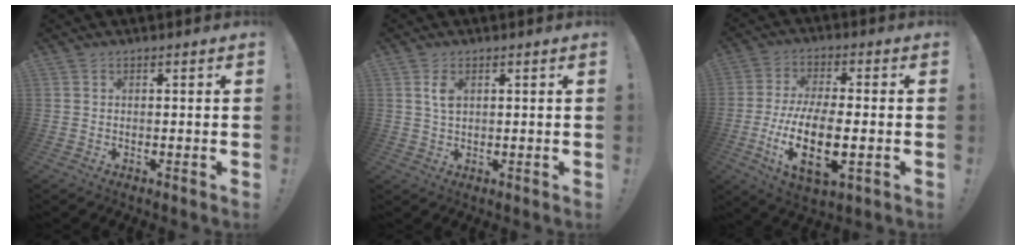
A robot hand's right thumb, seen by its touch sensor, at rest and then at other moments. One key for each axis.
{"total": 3.7, "fx": 1.3, "fy": 2.2, "fz": 2.7, "tx": -0.034, "ty": -0.005, "tz": 0.019}
{"total": 16.4, "fx": -3.6, "fy": 6.5, "fz": 14.7, "tx": -0.280, "ty": -0.004, "tz": -0.056}